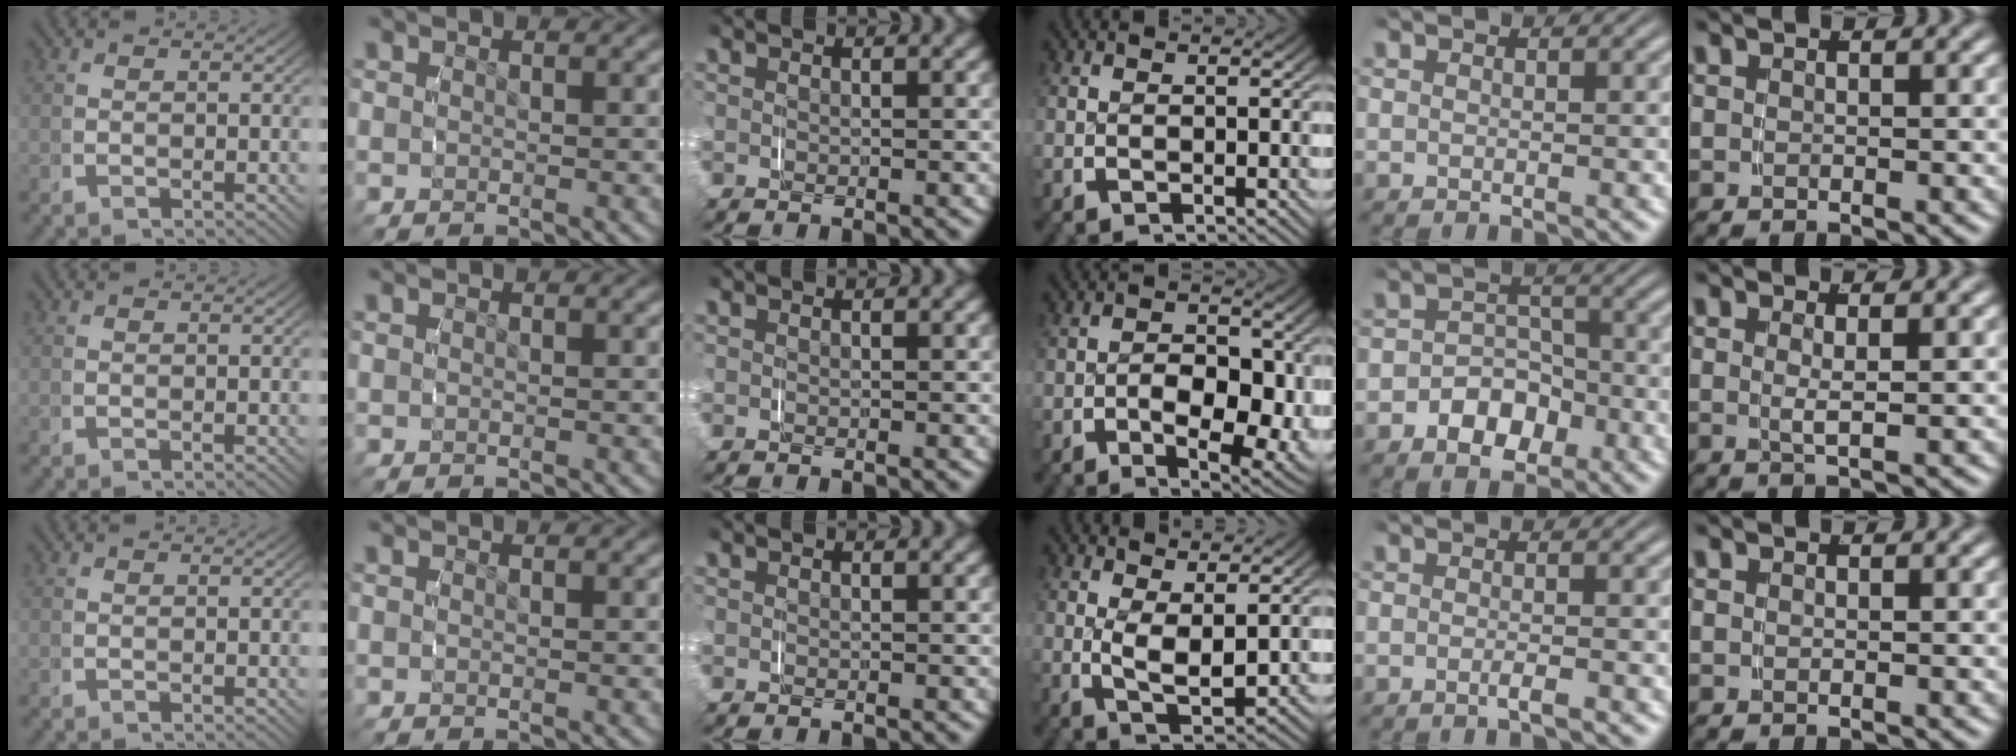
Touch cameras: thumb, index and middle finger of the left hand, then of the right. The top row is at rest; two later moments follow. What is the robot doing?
{"motion": "grasp_and_lifting", "object": "map"}